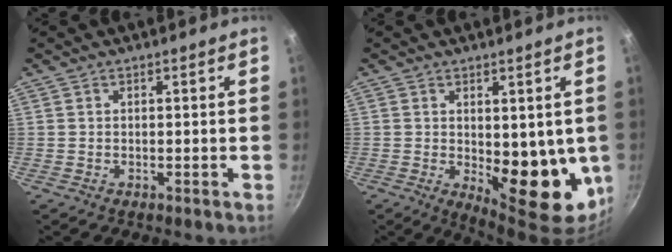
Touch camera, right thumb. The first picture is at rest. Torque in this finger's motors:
{"motor_torque": [-0.59, 1.34, 0.52, -0.57, 0.16]}